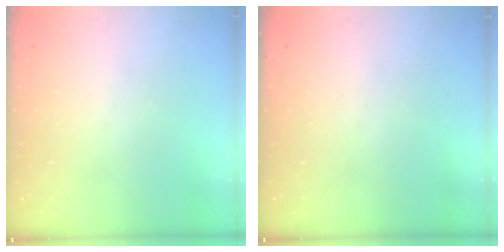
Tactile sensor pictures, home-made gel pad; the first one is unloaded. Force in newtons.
{"total": 0.0}